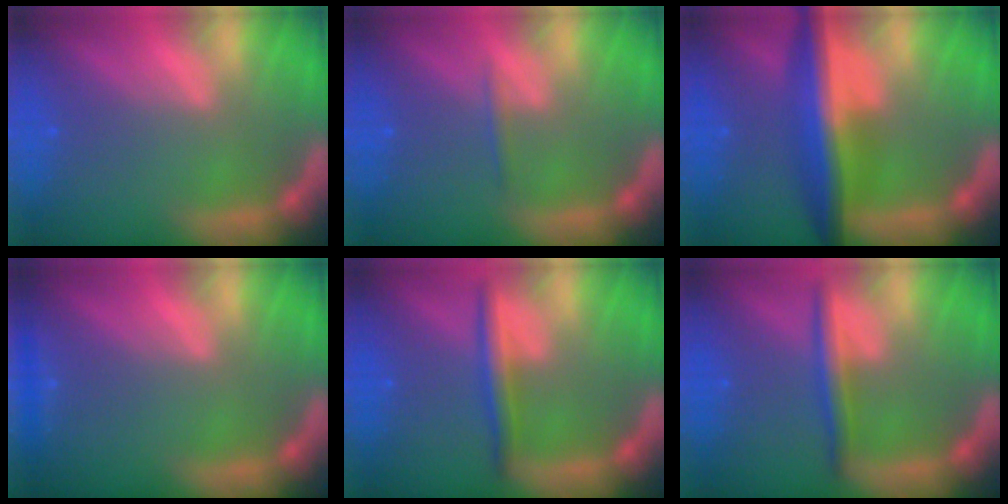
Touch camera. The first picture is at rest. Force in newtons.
{"total": 0.9}
{"total": 8.0}
{"total": 0.9}
{"total": 3.0}
{"total": 3.0}